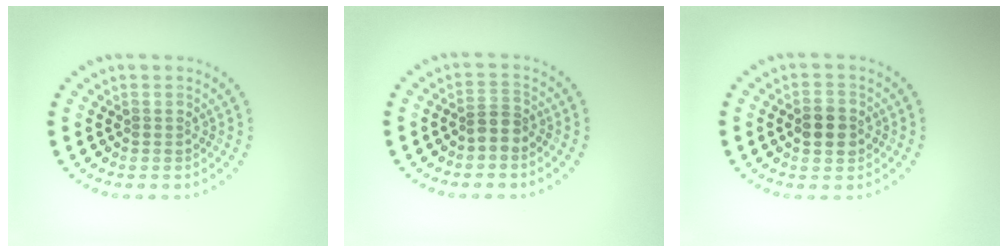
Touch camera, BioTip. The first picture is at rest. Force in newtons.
{"total": 1.7, "press": 1.2, "slide": 1.1}
{"total": 2.9, "press": 2.9, "slide": 0.2}